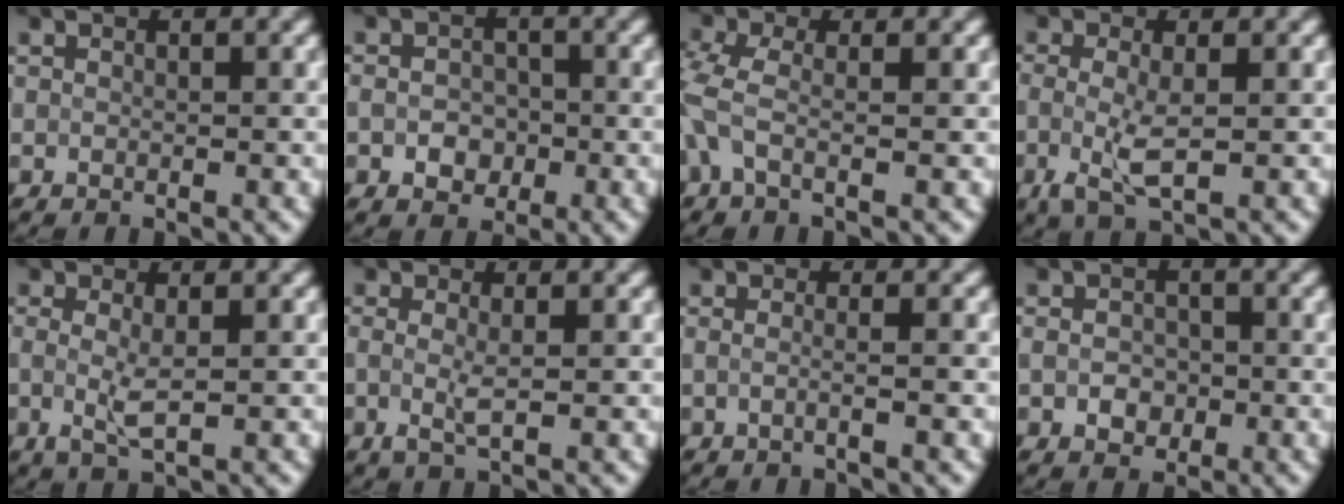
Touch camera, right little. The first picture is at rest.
{"total": 2.6, "force": [-0.7, 2.0, 1.5], "torque": [-0.030, -0.004, -0.014]}
{"total": 4.1, "force": [-0.8, 1.6, 3.7], "torque": [-0.100, 0.002, -0.023]}
{"total": 2.9, "force": [-0.5, 0.7, 2.7], "torque": [-0.062, -0.010, -0.006]}
{"total": 2.0, "force": [-0.1, 0.3, 1.9], "torque": [-0.045, -0.006, 0.001]}
{"total": 1.6, "force": [-0.2, 0.2, 1.5], "torque": [-0.037, -0.004, 0.000]}
{"total": 2.2, "force": [-0.1, 1.1, 2.0], "torque": [-0.009, -0.009, -0.030]}
{"total": 2.3, "force": [-0.6, 1.7, 1.3], "torque": [-0.026, -0.004, -0.012]}